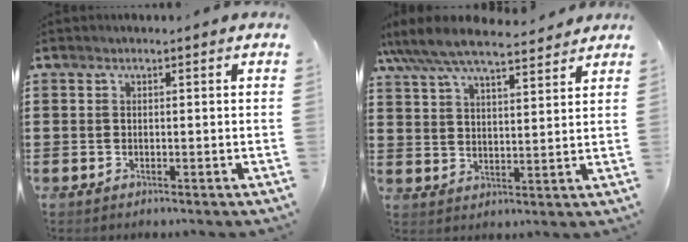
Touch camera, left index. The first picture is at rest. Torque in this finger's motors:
{"motor_torque": [2.14, 0.00, 0.39, 0.21]}